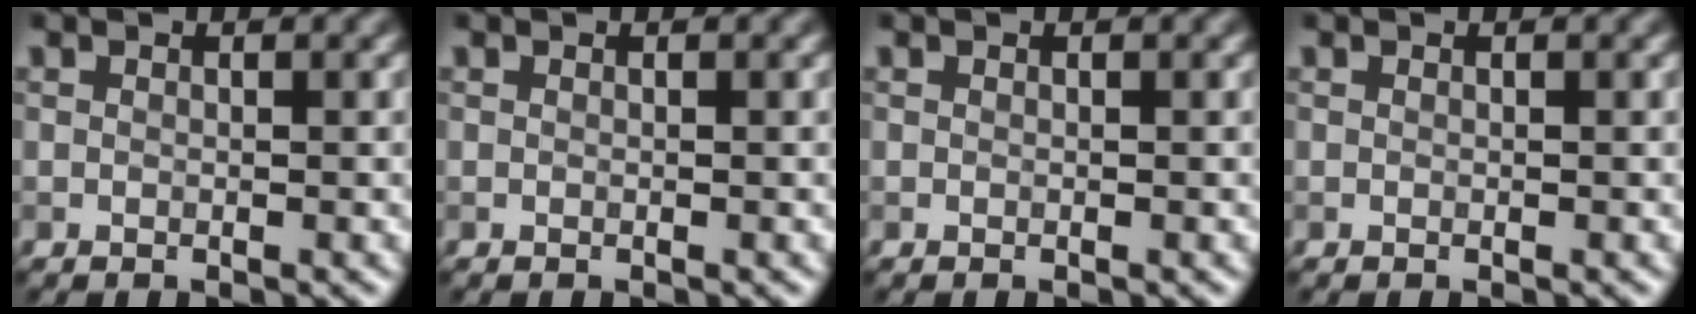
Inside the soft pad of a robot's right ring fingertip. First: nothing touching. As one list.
[{"total": 0.0}, {"total": 0.0}, {"total": 0.0}]